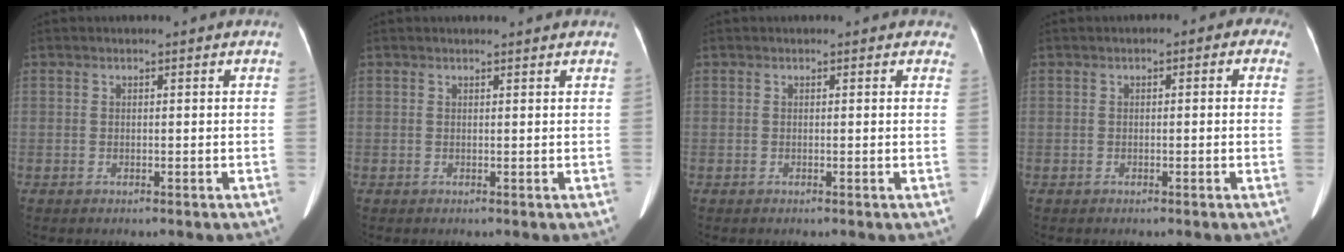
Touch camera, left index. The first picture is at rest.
{"total": 2.5, "force": [2.4, 0.4, 0.7], "torque": [-0.010, 0.010, 0.023]}
{"total": 1.6, "force": [1.2, 0.9, 0.2], "torque": [0.013, -0.002, -0.005]}
{"total": 2.6, "force": [0.6, 1.4, 2.1], "torque": [-0.012, 0.020, -0.004]}